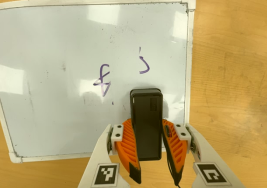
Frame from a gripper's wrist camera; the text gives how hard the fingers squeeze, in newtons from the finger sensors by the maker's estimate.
{"total": 8.5, "left": 7.1, "right": 10.0}